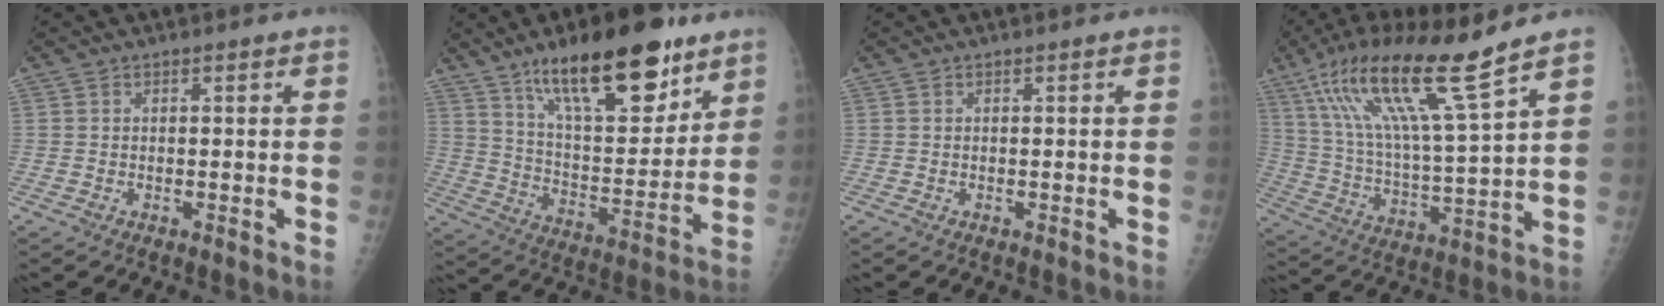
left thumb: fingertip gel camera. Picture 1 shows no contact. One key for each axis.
{"total": 23.1, "fx": 14.7, "fy": 8.4, "fz": 15.7, "tx": -0.205, "ty": -0.066, "tz": 0.244}
{"total": 0.0}
{"total": 19.1, "fx": 12.3, "fy": 1.7, "fz": 14.5, "tx": -0.268, "ty": -0.047, "tz": 0.228}